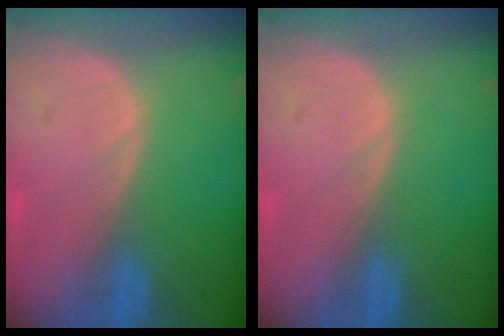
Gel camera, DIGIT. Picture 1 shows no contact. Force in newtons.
{"total": 0.0}